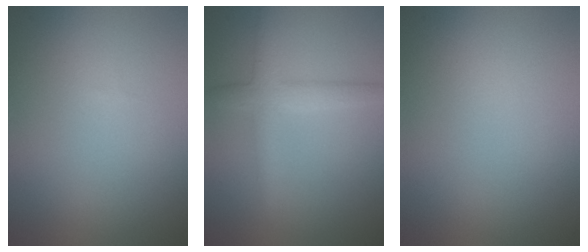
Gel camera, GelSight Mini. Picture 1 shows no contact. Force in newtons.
{"total": 2.7, "press": 2.7, "slide": 0.1}
{"total": 0.0}